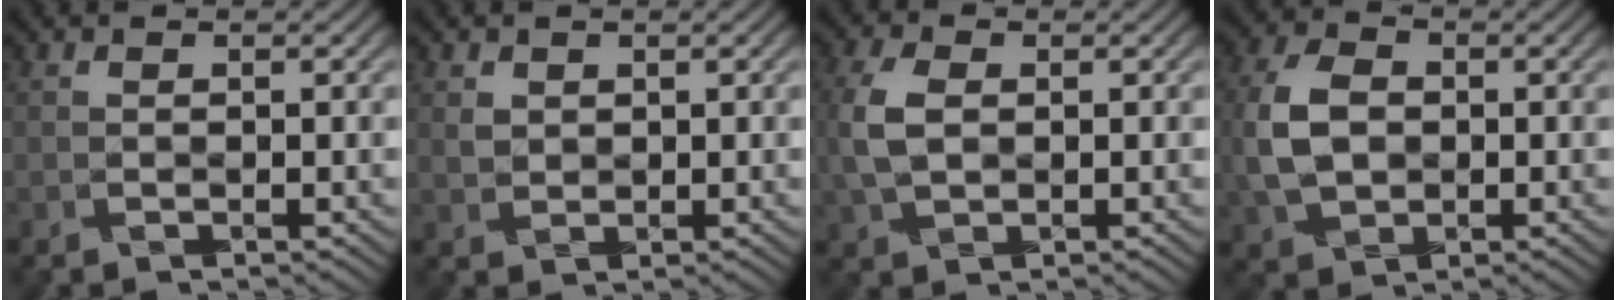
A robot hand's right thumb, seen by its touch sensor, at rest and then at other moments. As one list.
[{"total": 1.5, "force": [0.8, 1.2, 0.5], "torque": [-0.015, -0.002, 0.014]}, {"total": 5.5, "force": [0.0, 3.7, 4.2], "torque": [-0.115, 0.004, -0.003]}, {"total": 7.7, "force": [-0.5, 5.5, 5.4], "torque": [-0.136, 0.002, -0.020]}]